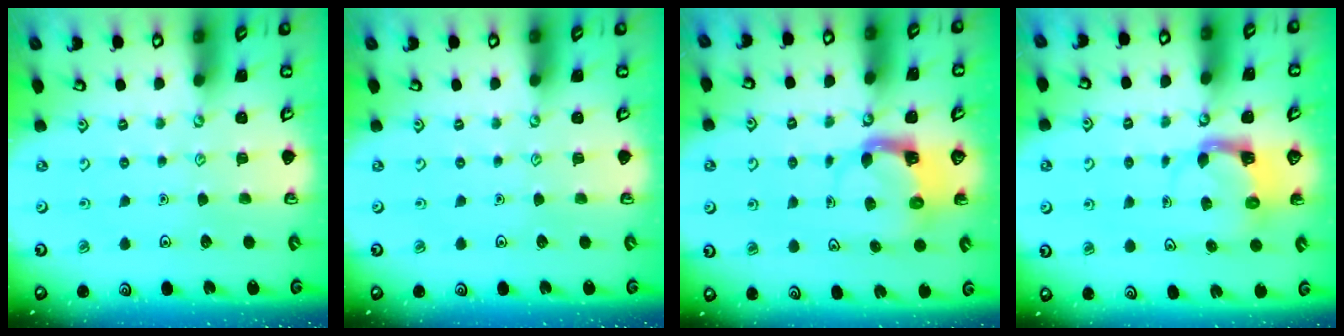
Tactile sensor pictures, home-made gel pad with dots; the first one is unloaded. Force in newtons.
{"total": 0.0}
{"total": 3.9, "press": 3.8, "slide": 0.6}
{"total": 3.9, "press": 3.9, "slide": 0.7}